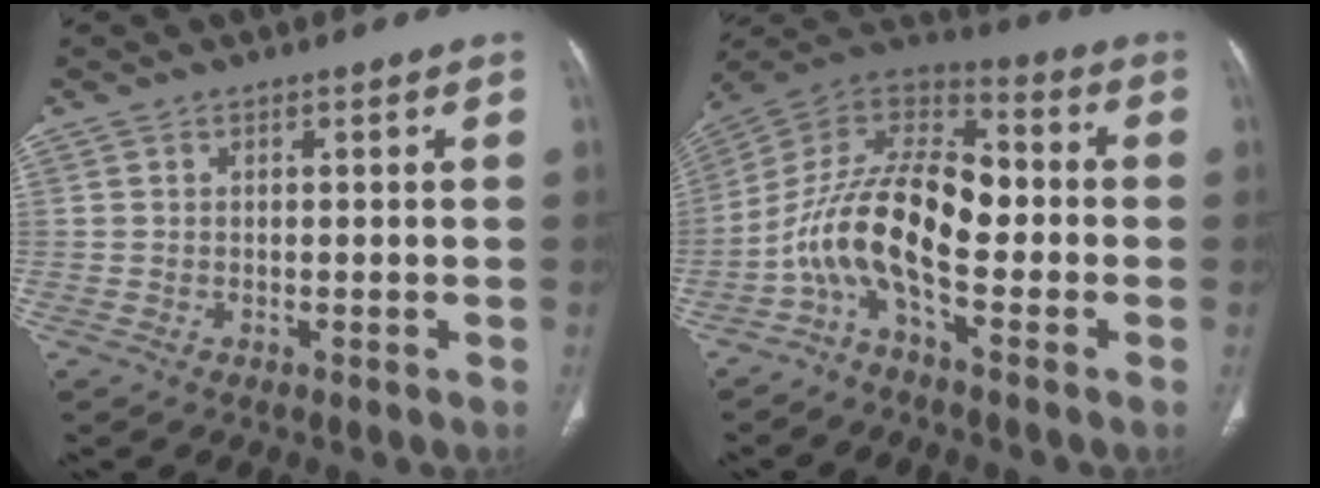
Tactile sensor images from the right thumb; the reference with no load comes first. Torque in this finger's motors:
{"motor_torque": [2.52, 2.48, 1.43, -1.33, 0.33]}